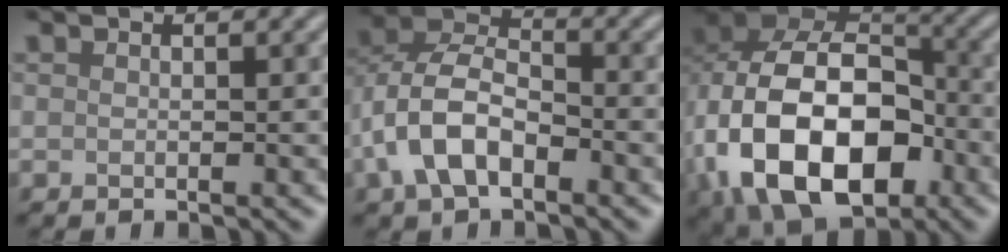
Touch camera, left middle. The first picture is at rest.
{"total": 6.9, "force": [-2.5, 4.0, 5.1], "torque": [-0.107, 0.010, -0.056]}
{"total": 16.0, "force": [-4.0, 10.8, 11.1], "torque": [-0.209, -0.025, -0.067]}